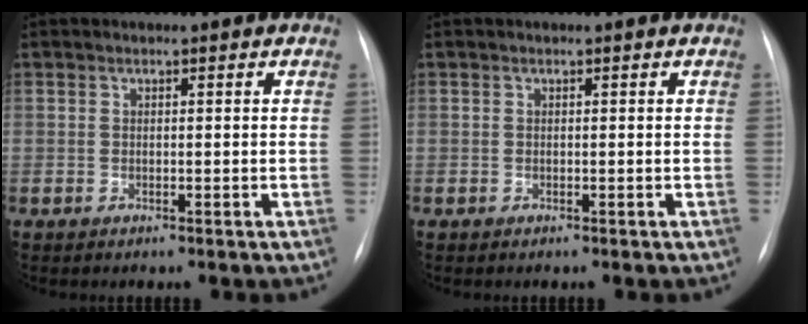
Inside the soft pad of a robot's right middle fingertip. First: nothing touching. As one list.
[{"total": 0.0}]